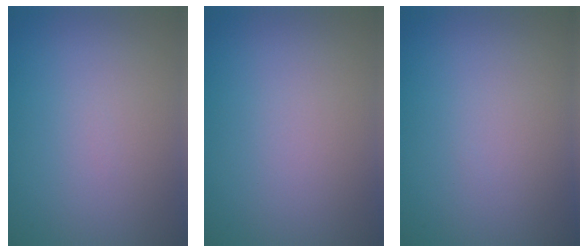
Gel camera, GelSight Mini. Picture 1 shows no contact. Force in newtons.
{"total": 0.0}
{"total": 0.0}